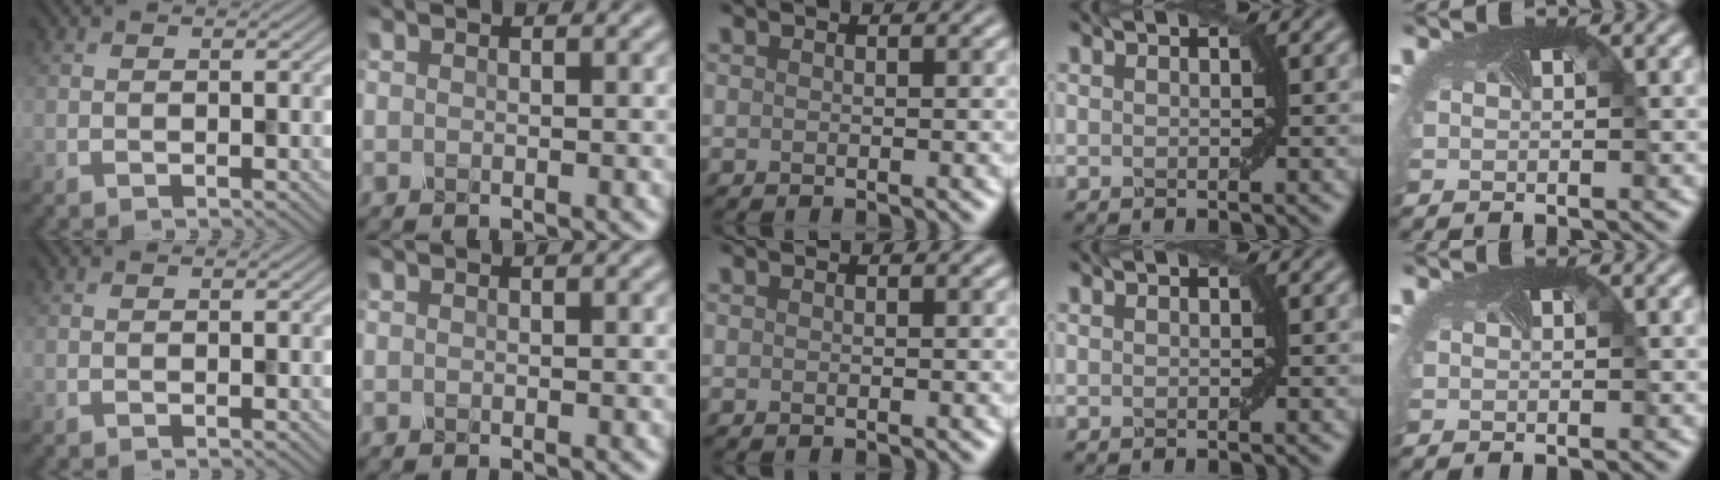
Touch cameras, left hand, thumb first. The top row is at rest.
{}